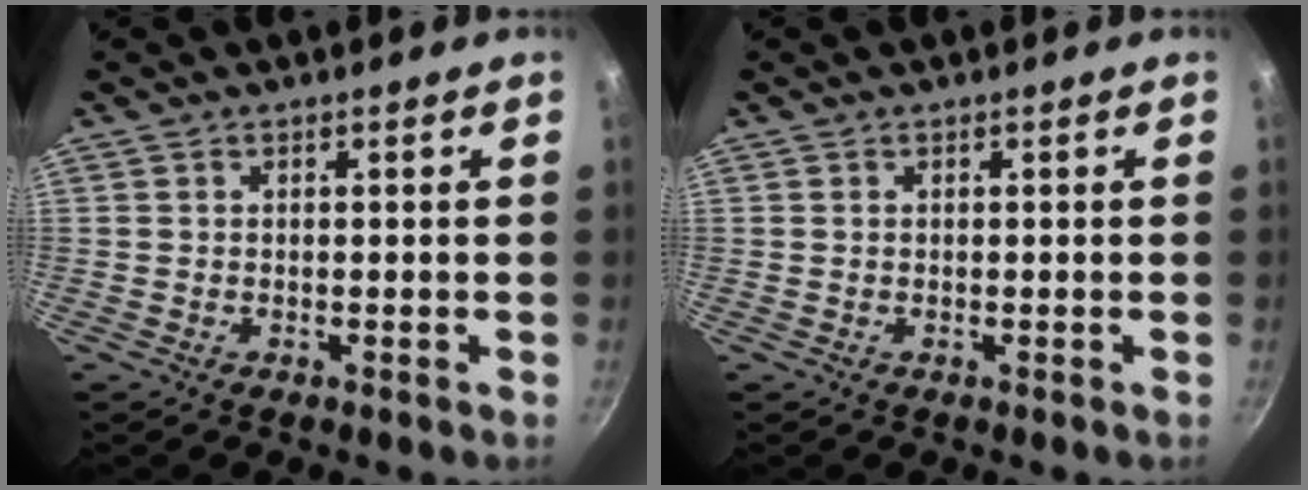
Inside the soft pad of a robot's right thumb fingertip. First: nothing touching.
{"total": 0.0}